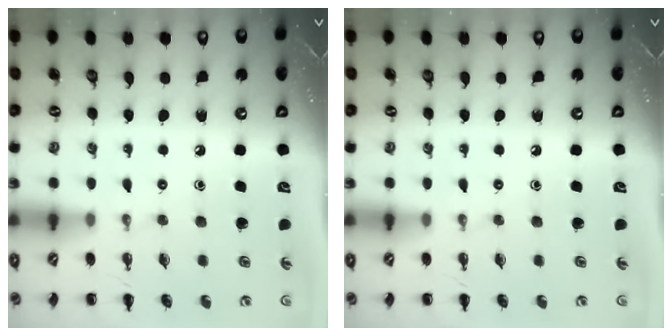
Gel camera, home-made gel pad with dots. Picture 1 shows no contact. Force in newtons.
{"total": 0.0}